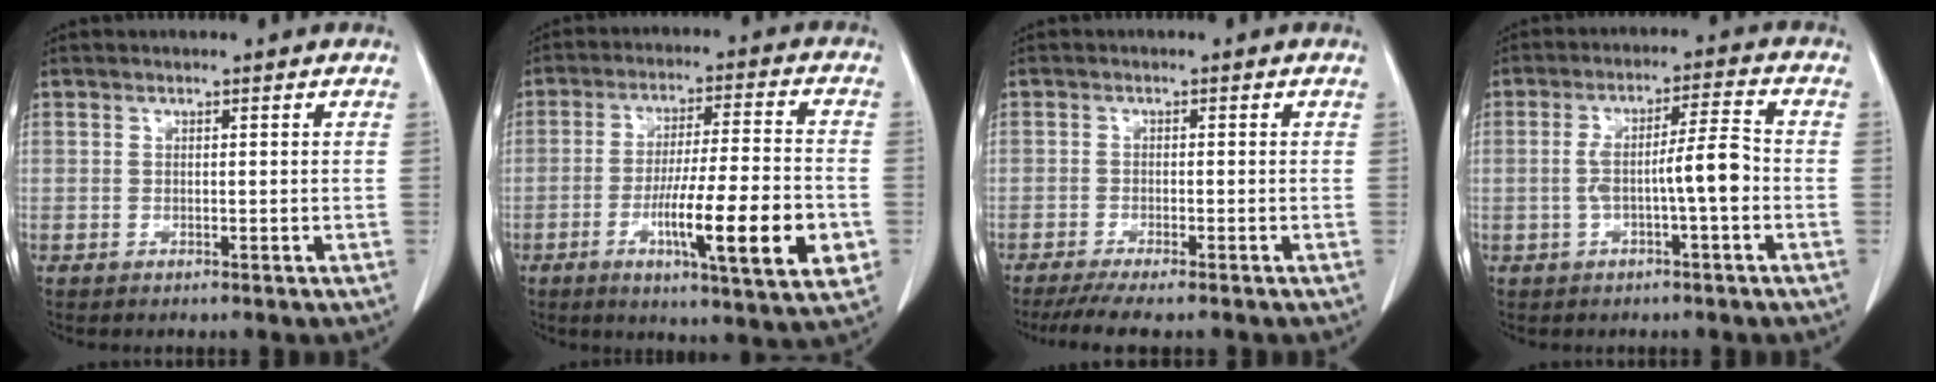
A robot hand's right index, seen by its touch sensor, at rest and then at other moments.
{"total": 16.3, "force": [-4.9, 1.3, 15.5], "torque": [-0.225, -0.011, -0.072]}
{"total": 6.1, "force": [-5.0, 0.1, 3.5], "torque": [-0.048, -0.014, -0.081]}
{"total": 7.0, "force": [-1.5, 0.3, 6.8], "torque": [-0.123, 0.019, -0.023]}